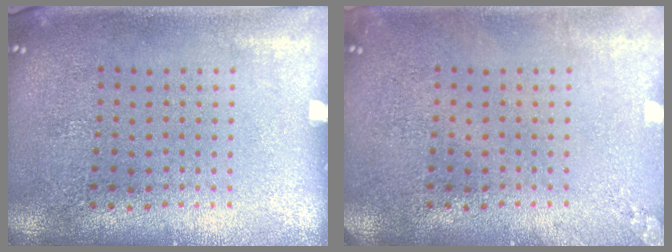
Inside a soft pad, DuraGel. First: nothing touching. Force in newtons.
{"total": 1.2, "press": 1.2, "slide": 0.1}